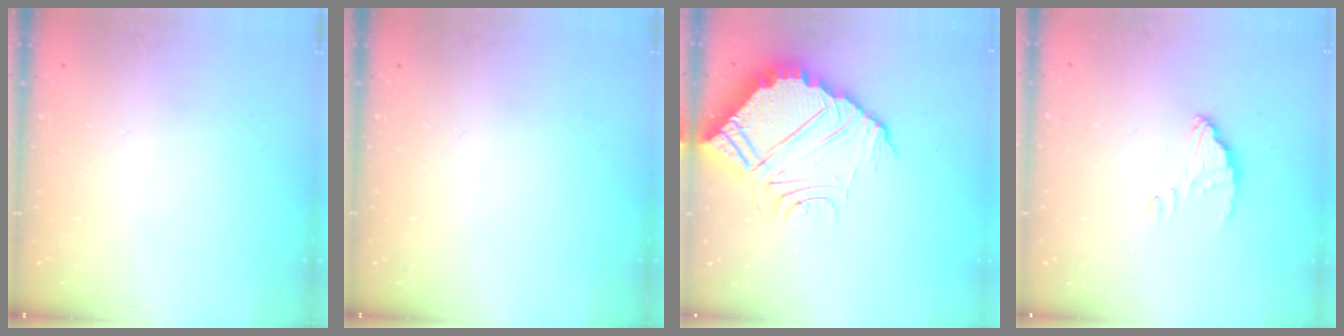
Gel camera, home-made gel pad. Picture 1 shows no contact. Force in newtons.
{"total": 0.0}
{"total": 10.2, "press": 10.2, "slide": 0.7}
{"total": 3.1, "press": 3.1, "slide": 0.1}